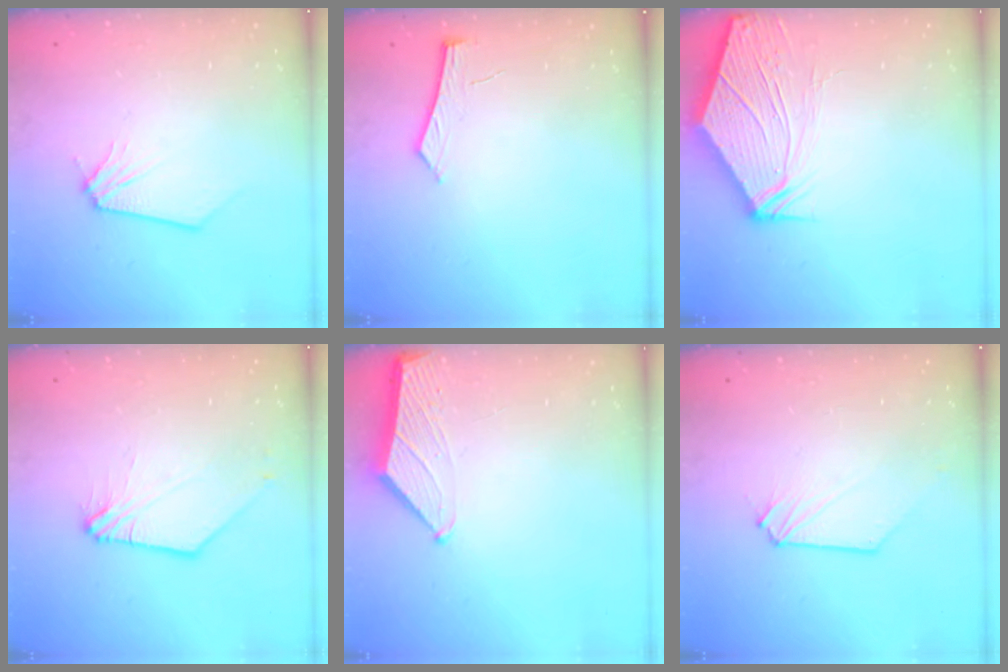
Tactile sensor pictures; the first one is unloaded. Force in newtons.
{"total": 4.4, "press": 4.4, "slide": 0.5}
{"total": 11.7, "press": 11.5, "slide": 1.9}
{"total": 2.4, "press": 2.4, "slide": 0.5}
{"total": 1.5, "press": 1.4, "slide": 0.2}
{"total": 0.0}